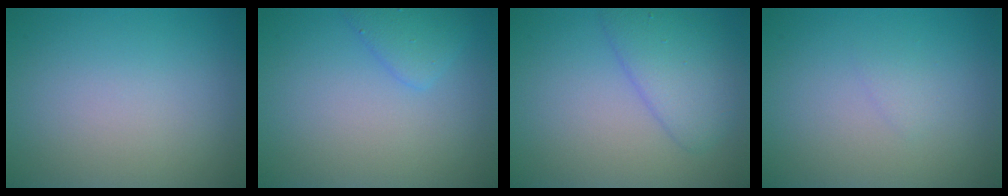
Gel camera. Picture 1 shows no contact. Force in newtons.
{"total": 2.0, "press": 2.0, "slide": 0.0}
{"total": 3.7, "press": 3.7, "slide": 0.1}
{"total": 0.7, "press": 0.7, "slide": 0.1}